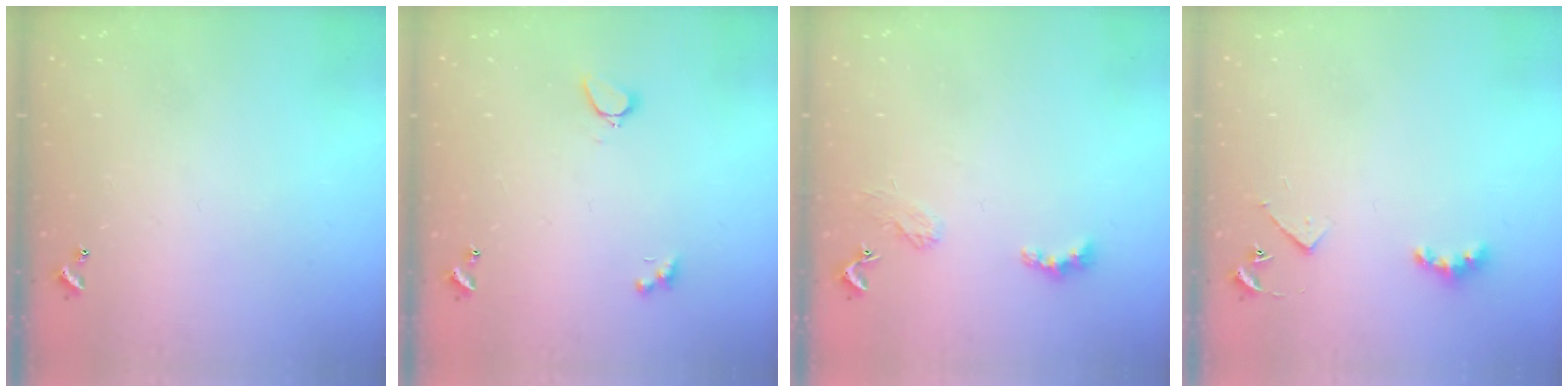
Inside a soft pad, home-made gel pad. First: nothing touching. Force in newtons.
{"total": 3.7, "press": 3.6, "slide": 0.7}
{"total": 2.4, "press": 2.3, "slide": 0.5}
{"total": 4.5, "press": 4.4, "slide": 0.7}